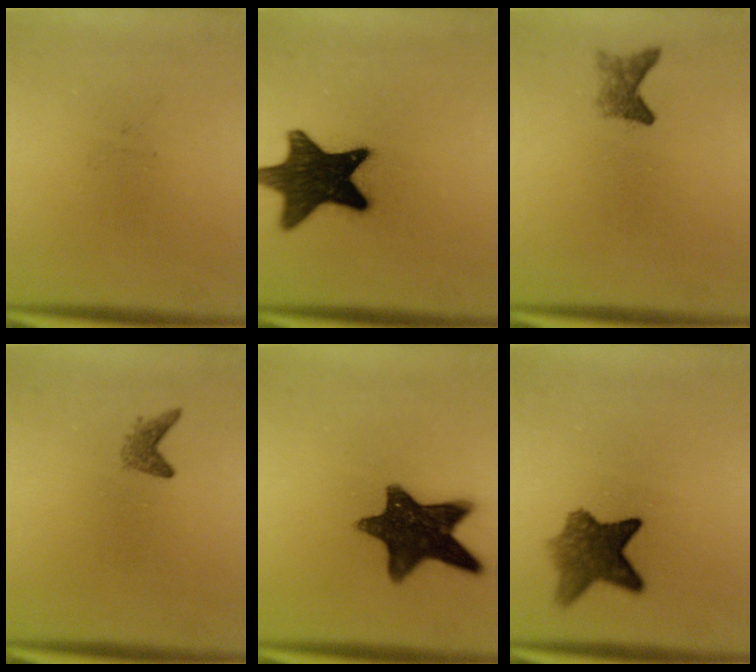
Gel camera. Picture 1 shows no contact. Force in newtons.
{"total": 16.2}
{"total": 2.1}
{"total": 1.4}
{"total": 13.4}
{"total": 7.2}